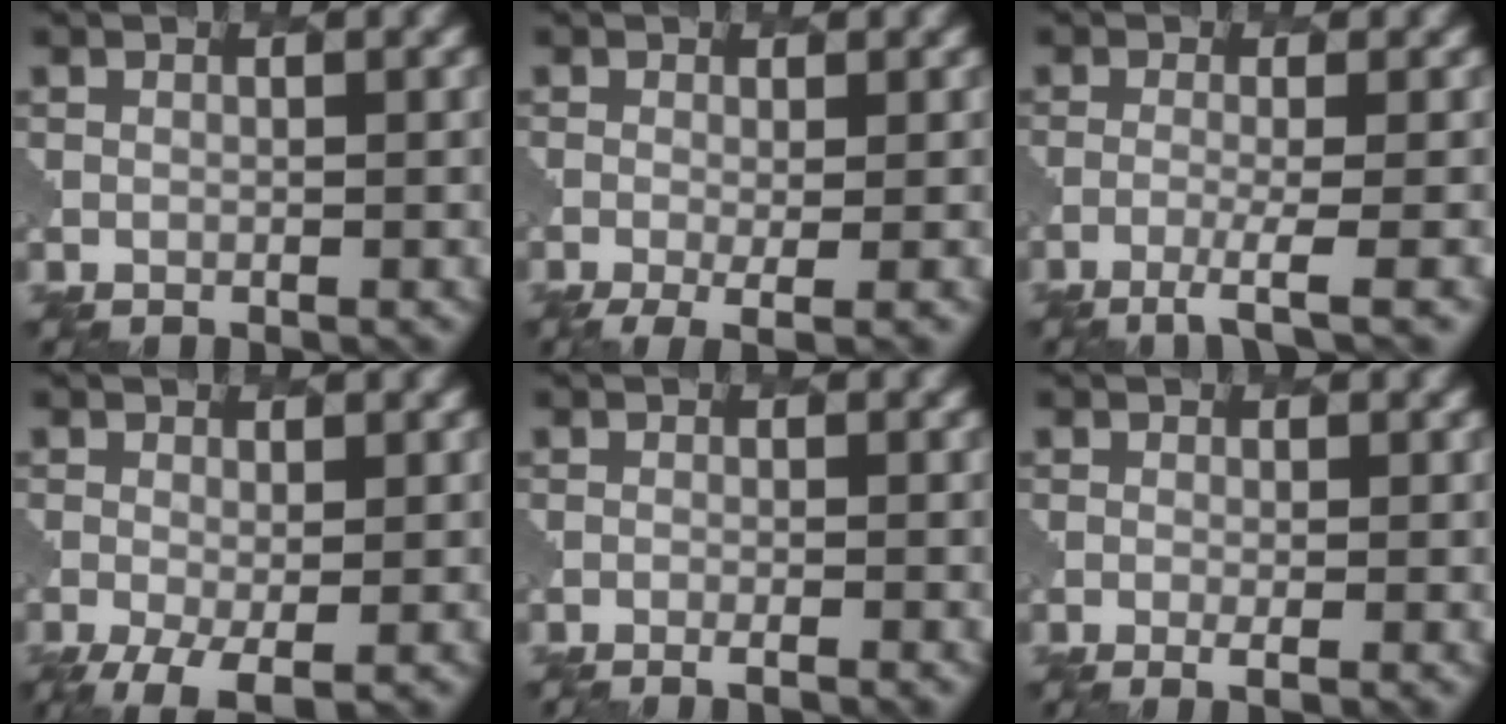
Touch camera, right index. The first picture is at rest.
{"total": 3.0, "force": [-0.9, 0.7, 2.8], "torque": [-0.047, -0.006, -0.014]}
{"total": 3.1, "force": [-1.4, 0.4, 2.7], "torque": [-0.042, 0.001, -0.041]}
{"total": 3.8, "force": [-1.5, 1.5, 3.1], "torque": [-0.061, -0.007, -0.026]}
{"total": 2.1, "force": [-1.0, 0.7, 1.7], "torque": [-0.011, 0.010, -0.013]}
{"total": 1.6, "force": [-0.1, 0.4, 1.6], "torque": [-0.021, -0.002, -0.002]}